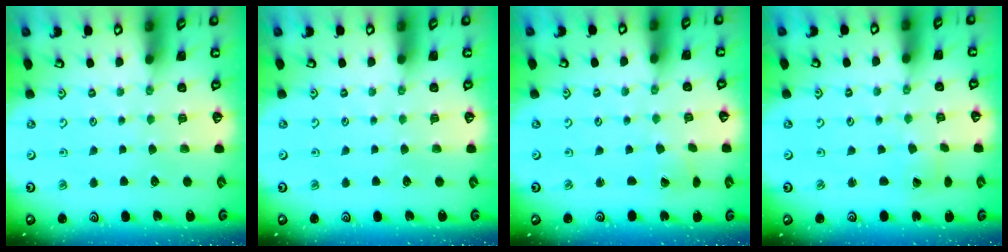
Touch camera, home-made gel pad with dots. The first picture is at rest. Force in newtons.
{"total": 0.0}
{"total": 0.6, "press": 0.6, "slide": 0.0}
{"total": 0.9, "press": 0.9, "slide": 0.0}